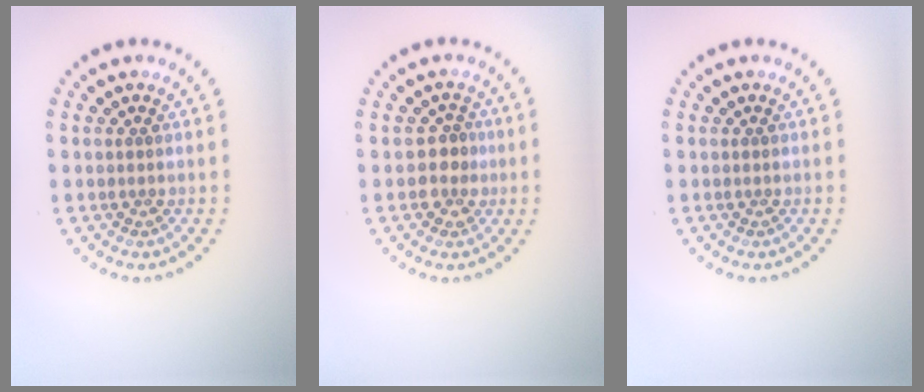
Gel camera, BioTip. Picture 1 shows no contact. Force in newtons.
{"total": 2.1, "press": 2.0, "slide": 0.9}
{"total": 0.0}